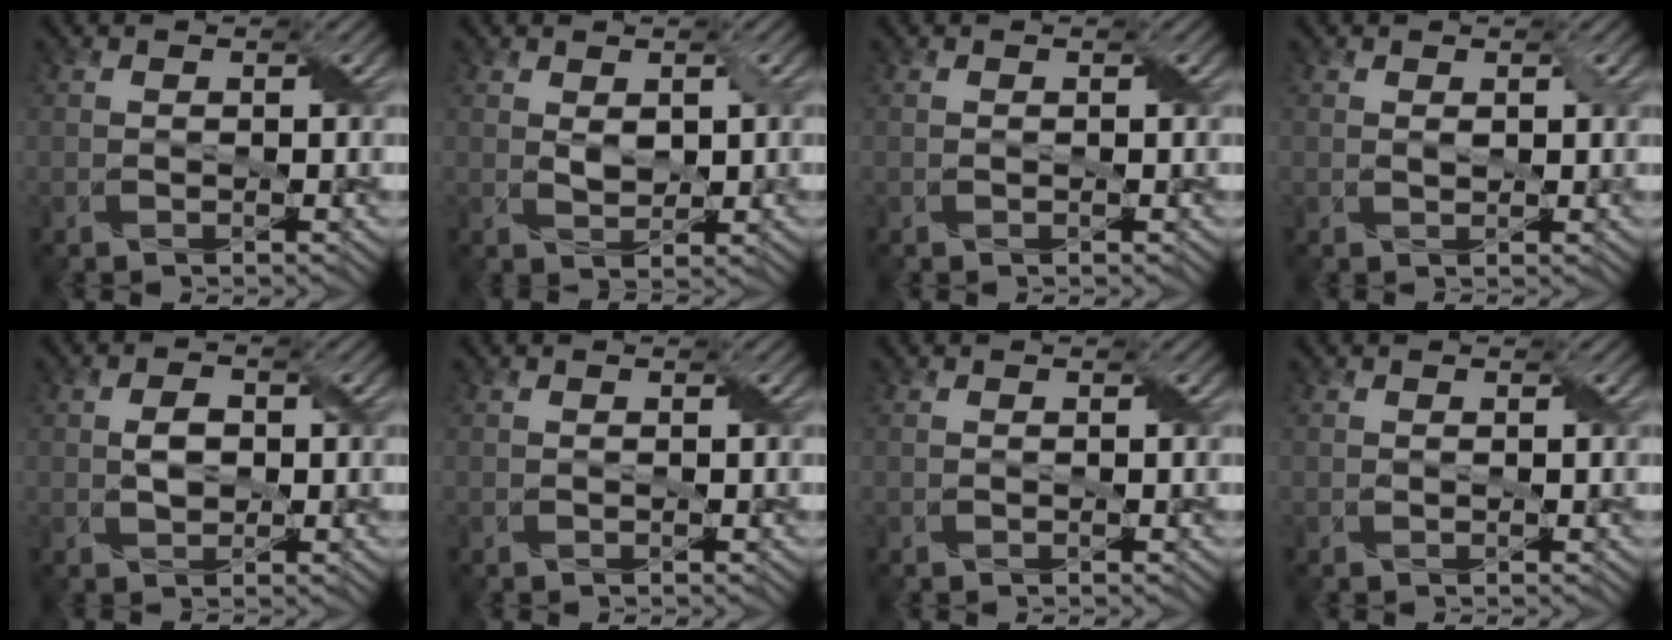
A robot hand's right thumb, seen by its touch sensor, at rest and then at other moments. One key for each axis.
{"total": 2.4, "fx": 0.6, "fy": 1.4, "fz": 1.8, "tx": -0.038, "ty": -0.002, "tz": 0.015}
{"total": 0.0}
{"total": 1.1, "fx": 0.4, "fy": 0.6, "fz": 0.8, "tx": -0.017, "ty": -0.003, "tz": 0.011}
{"total": 2.6, "fx": 0.1, "fy": 1.7, "fz": 1.9, "tx": -0.040, "ty": 0.001, "tz": 0.002}
{"total": 0.0}
{"total": 0.0}
{"total": 0.0}